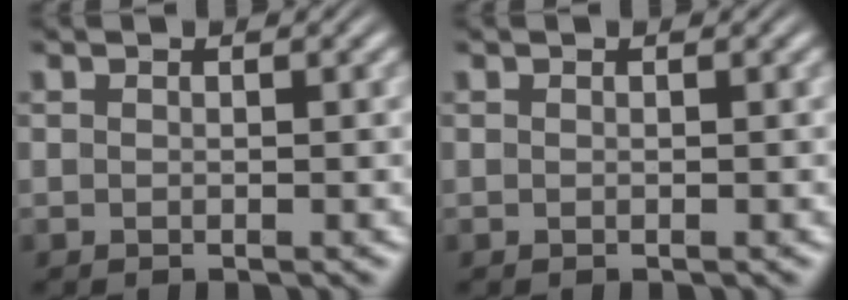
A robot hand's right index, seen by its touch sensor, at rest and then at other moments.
{"total": 0.0}